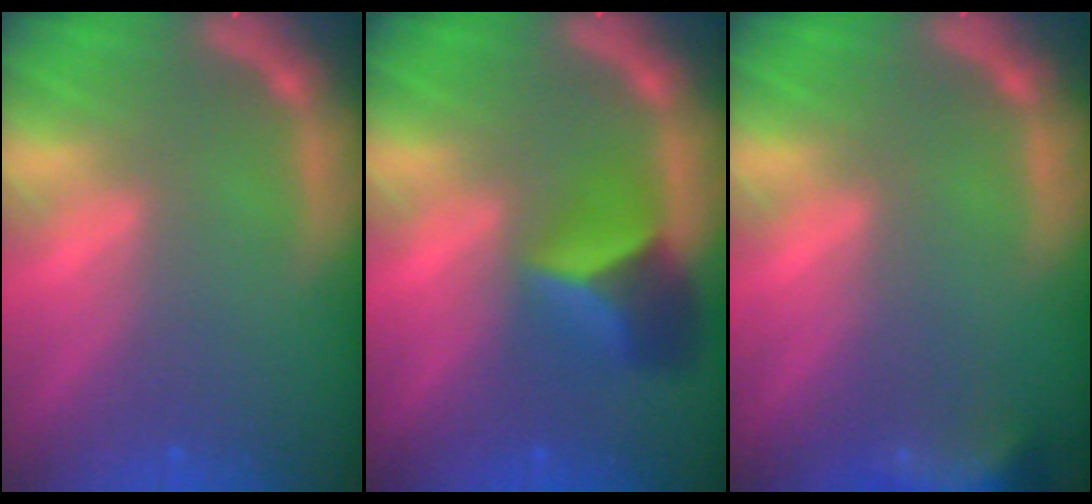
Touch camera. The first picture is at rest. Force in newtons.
{"total": 4.9}
{"total": 6.5}